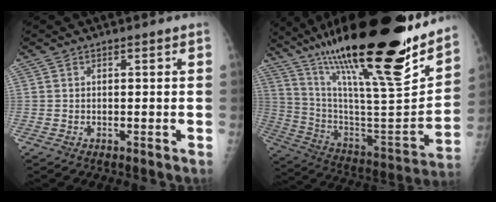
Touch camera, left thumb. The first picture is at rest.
{"total": 35.9, "force": [24.9, 6.8, 25.0], "torque": [-0.395, -0.073, 0.404]}